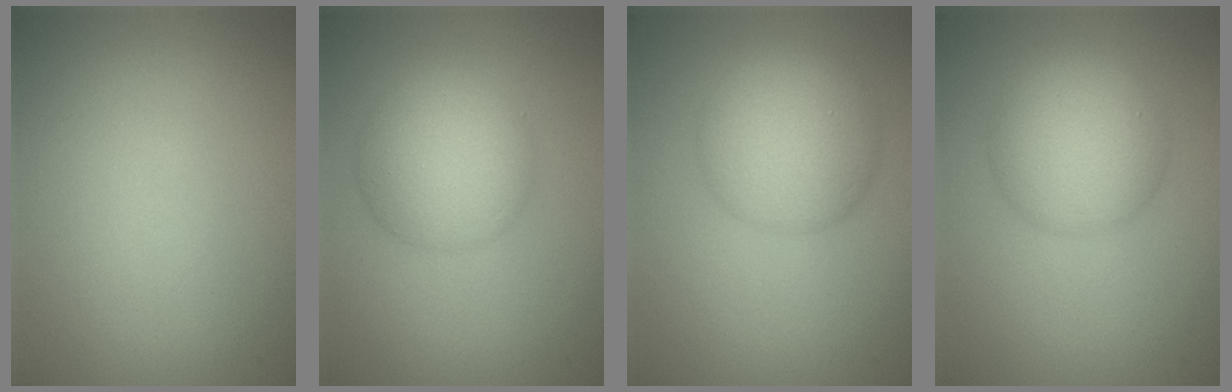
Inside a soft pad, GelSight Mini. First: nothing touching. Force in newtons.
{"total": 6.1, "press": 6.1, "slide": 0.2}
{"total": 6.6, "press": 6.6, "slide": 0.1}
{"total": 6.3, "press": 6.3, "slide": 0.1}